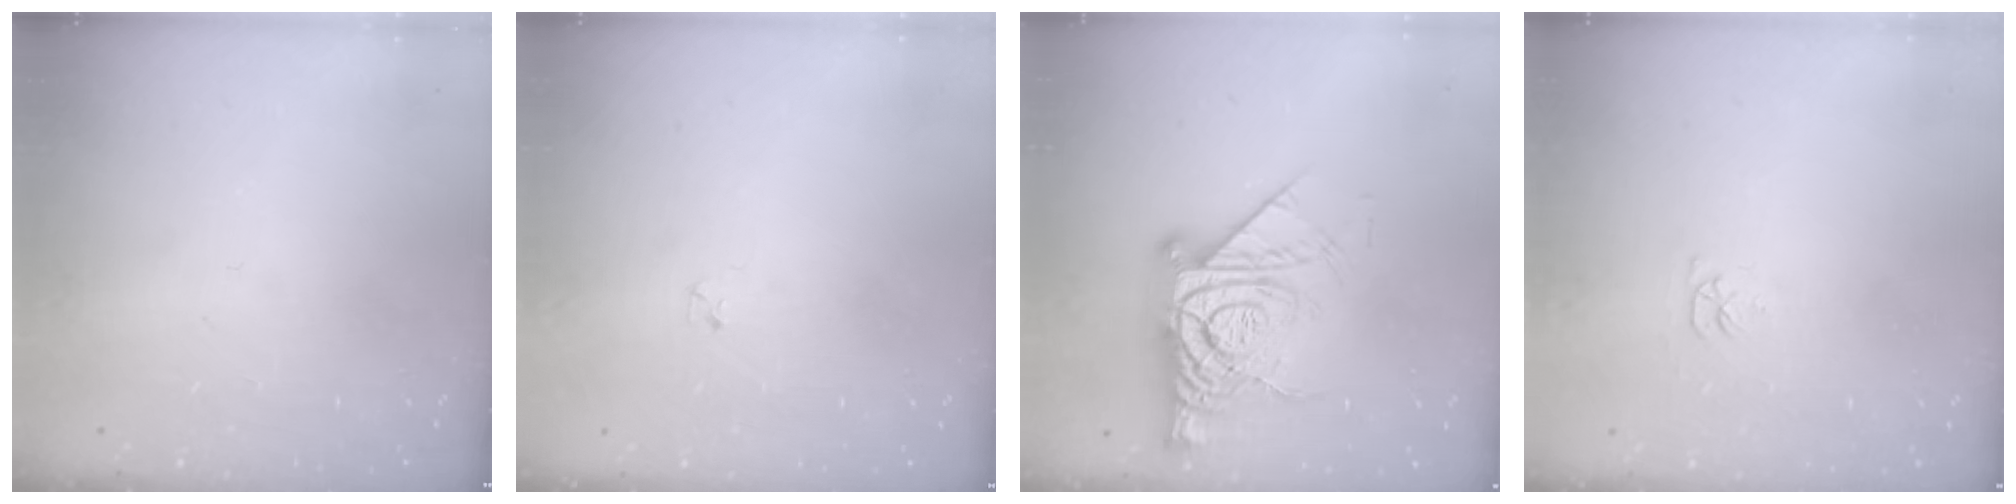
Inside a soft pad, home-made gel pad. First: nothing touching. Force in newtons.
{"total": 1.6, "press": 1.6, "slide": 0.2}
{"total": 15.0, "press": 15.0, "slide": 1.3}
{"total": 2.7, "press": 2.7, "slide": 0.4}